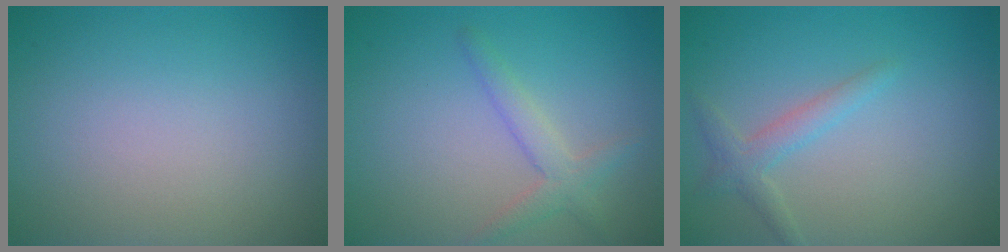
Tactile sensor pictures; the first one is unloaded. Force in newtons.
{"total": 2.2, "press": 2.2, "slide": 0.1}
{"total": 1.9, "press": 1.9, "slide": 0.1}